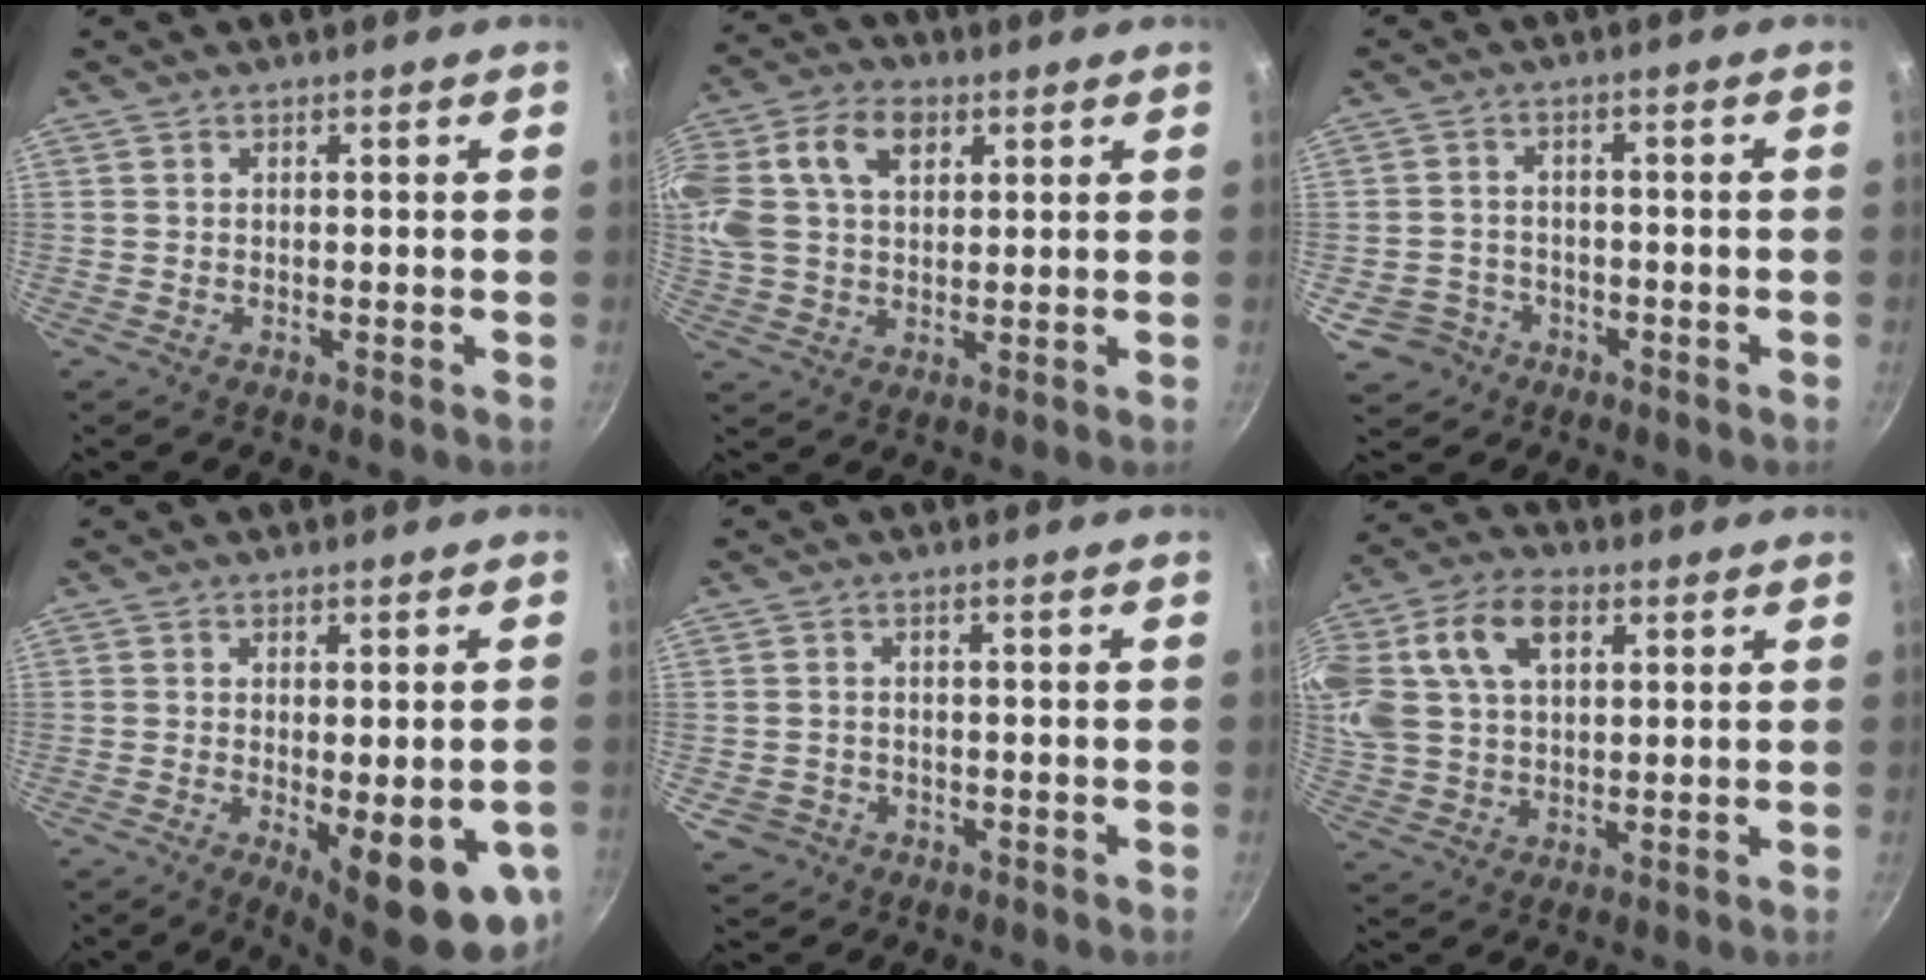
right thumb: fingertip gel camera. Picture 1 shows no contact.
{"total": 20.8, "force": [6.8, 14.6, 13.1], "torque": [-0.305, 0.035, 0.118]}
{"total": 5.6, "force": [-2.5, 4.8, 1.3], "torque": [-0.010, 0.027, -0.036]}
{"total": 15.4, "force": [-4.5, 4.6, 13.9], "torque": [-0.155, -0.011, -0.047]}
{"total": 4.3, "force": [-1.6, 3.7, 1.3], "torque": [-0.018, 0.020, -0.017]}
{"total": 20.9, "force": [6.8, 14.1, 13.9], "torque": [-0.315, 0.031, 0.122]}